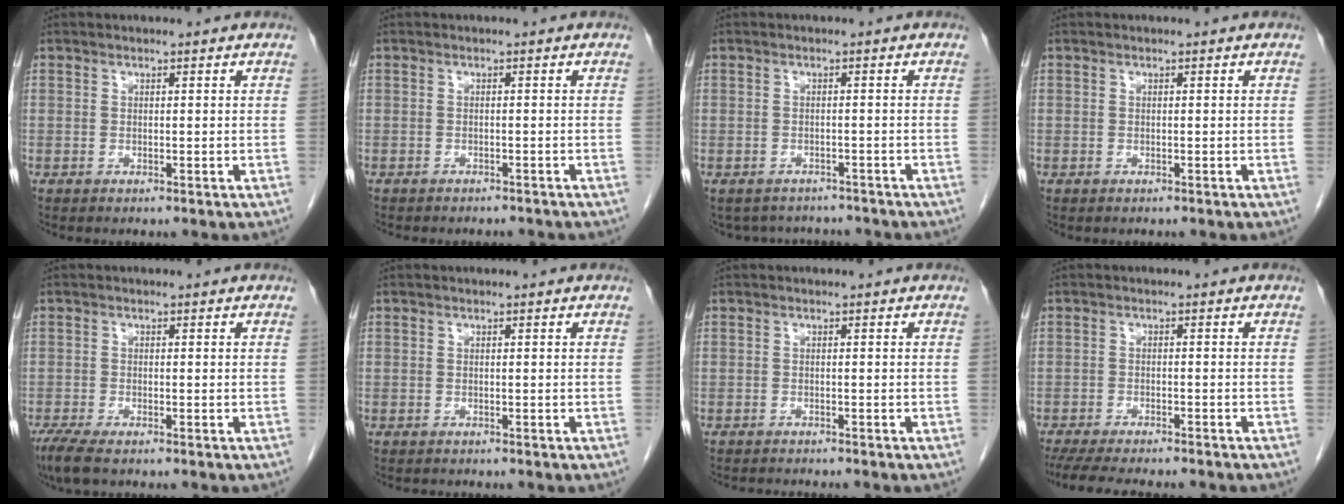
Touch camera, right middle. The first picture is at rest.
{"total": 6.0, "force": [-5.4, 1.9, 1.8], "torque": [-0.021, 0.001, -0.063]}
{"total": 7.3, "force": [-6.7, 2.7, 0.9], "torque": [-0.011, 0.010, -0.081]}
{"total": 0.0}
{"total": 4.6, "force": [-3.4, 1.0, 2.9], "torque": [-0.060, -0.015, -0.056]}
{"total": 1.1, "force": [-1.0, 0.4, 0.1], "torque": [-0.008, -0.002, -0.016]}
{"total": 3.4, "force": [-3.2, 0.2, 1.0], "torque": [-0.012, -0.008, -0.045]}
{"total": 13.0, "force": [-11.3, 2.2, 6.0], "torque": [-0.097, -0.020, -0.156]}